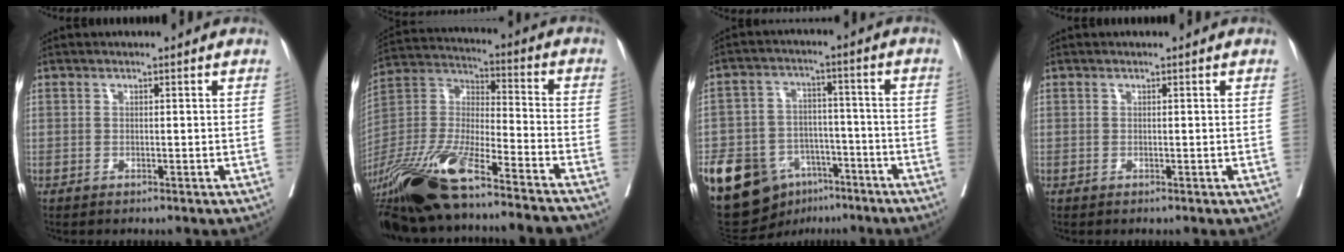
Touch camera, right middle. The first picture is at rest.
{"total": 26.3, "force": [-20.3, 3.5, 16.3], "torque": [-0.361, -0.037, -0.361]}
{"total": 15.1, "force": [-8.6, 10.0, 7.4], "torque": [-0.133, 0.019, -0.135]}
{"total": 0.0}